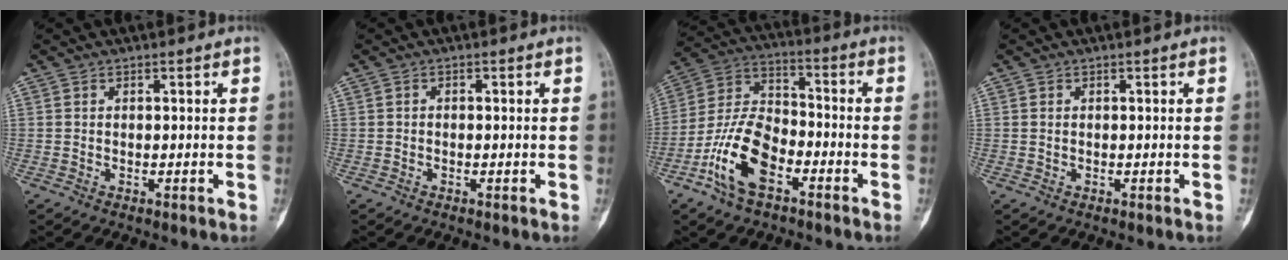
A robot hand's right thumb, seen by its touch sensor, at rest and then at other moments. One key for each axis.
{"total": 0.0}
{"total": 13.5, "fx": -6.4, "fy": 7.1, "fz": 9.6, "tx": -0.186, "ty": 0.040, "tz": -0.127}
{"total": 0.0}